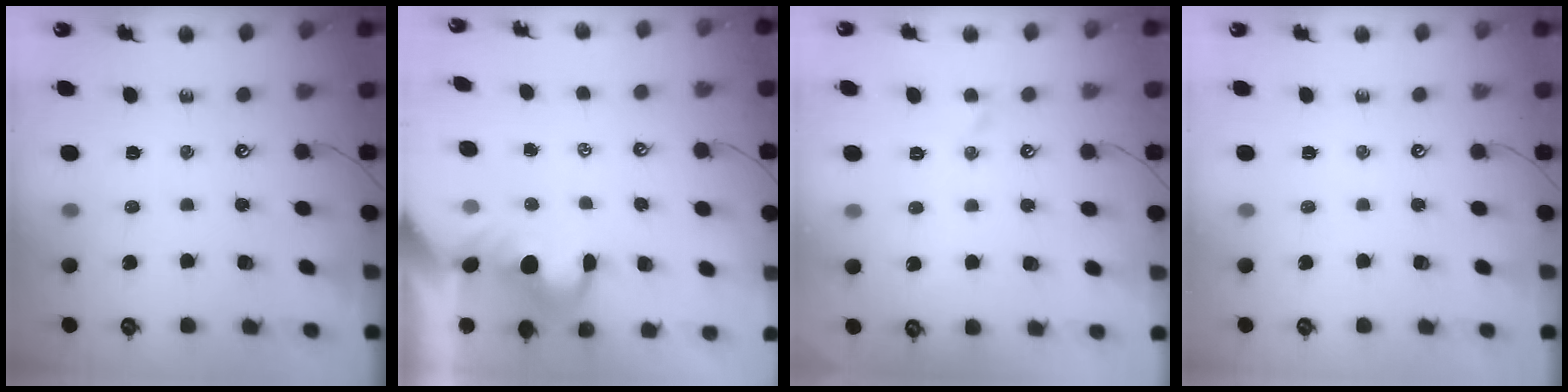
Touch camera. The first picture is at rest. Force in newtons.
{"total": 3.0, "press": 2.8, "slide": 1.1}
{"total": 1.1, "press": 1.0, "slide": 0.1}
{"total": 0.0}